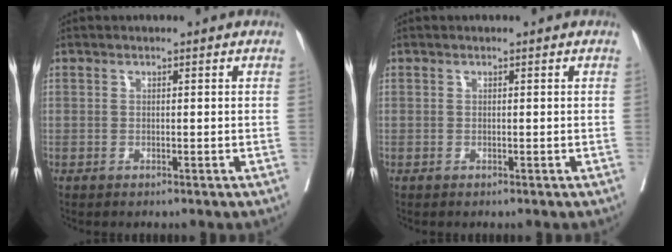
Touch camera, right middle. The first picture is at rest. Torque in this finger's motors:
{"motor_torque": [-0.01, 0.00, 0.00, -0.01]}